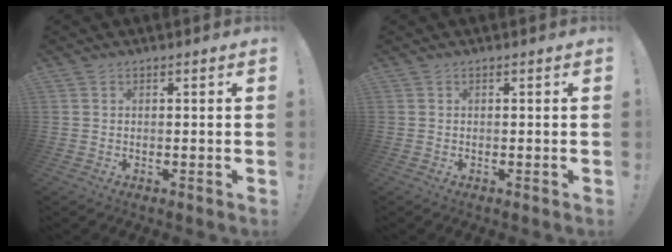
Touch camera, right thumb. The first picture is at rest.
{"total": 0.0}